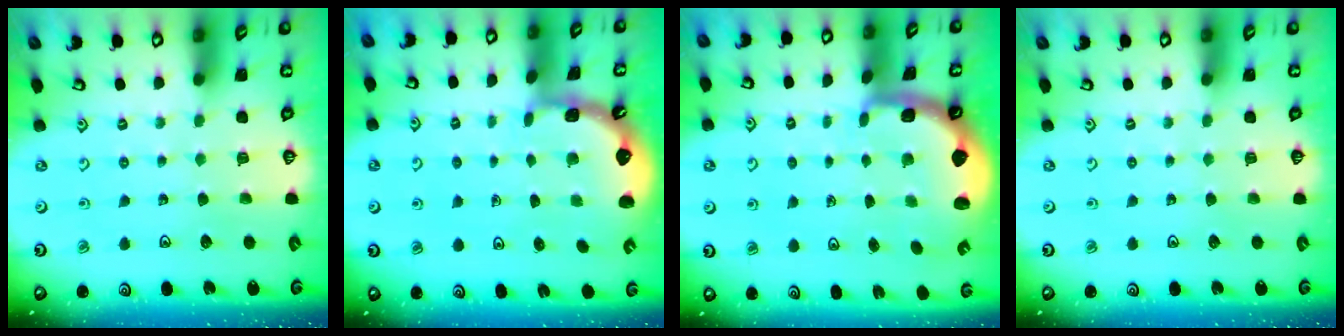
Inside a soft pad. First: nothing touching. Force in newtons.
{"total": 1.2, "press": 1.2, "slide": 0.1}
{"total": 2.7, "press": 2.2, "slide": 1.5}
{"total": 0.0}